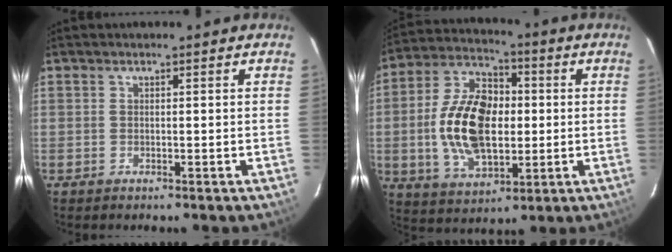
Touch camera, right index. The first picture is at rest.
{"total": 17.3, "force": [-0.9, 10.6, 13.6], "torque": [-0.268, 0.019, -0.009]}